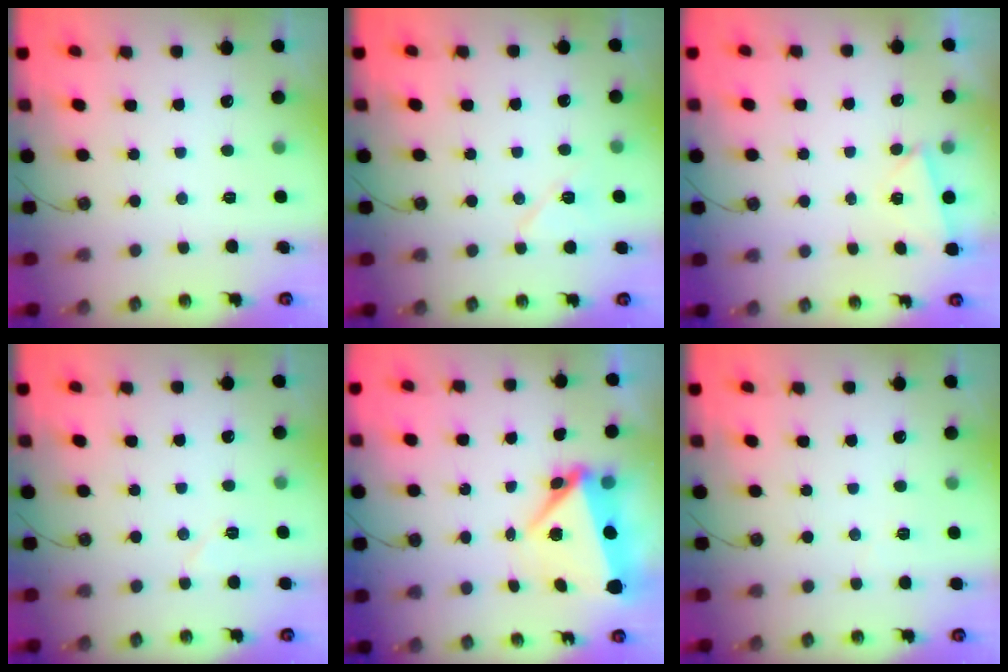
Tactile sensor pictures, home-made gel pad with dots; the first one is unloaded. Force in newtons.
{"total": 7.7, "press": 7.4, "slide": 1.9}
{"total": 2.5, "press": 2.1, "slide": 1.5}
{"total": 5.6, "press": 4.9, "slide": 2.7}
{"total": 6.5, "press": 6.3, "slide": 1.7}
{"total": 2.5, "press": 2.3, "slide": 0.9}